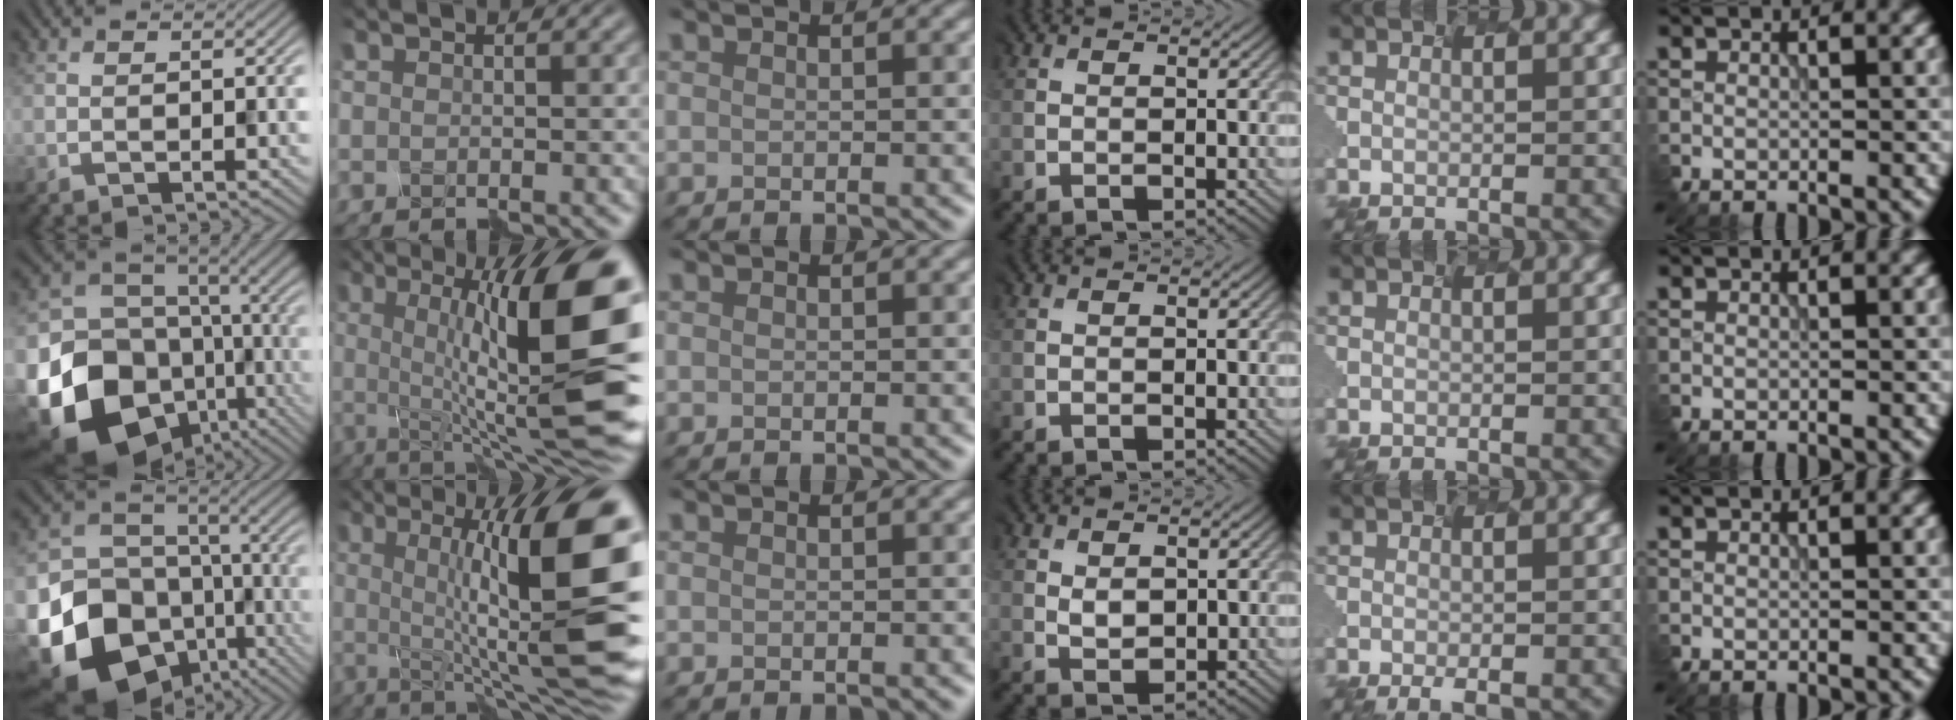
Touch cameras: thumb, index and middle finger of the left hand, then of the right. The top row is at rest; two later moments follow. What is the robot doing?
{"motion": "disassemble", "object": "puzzle pieces"}